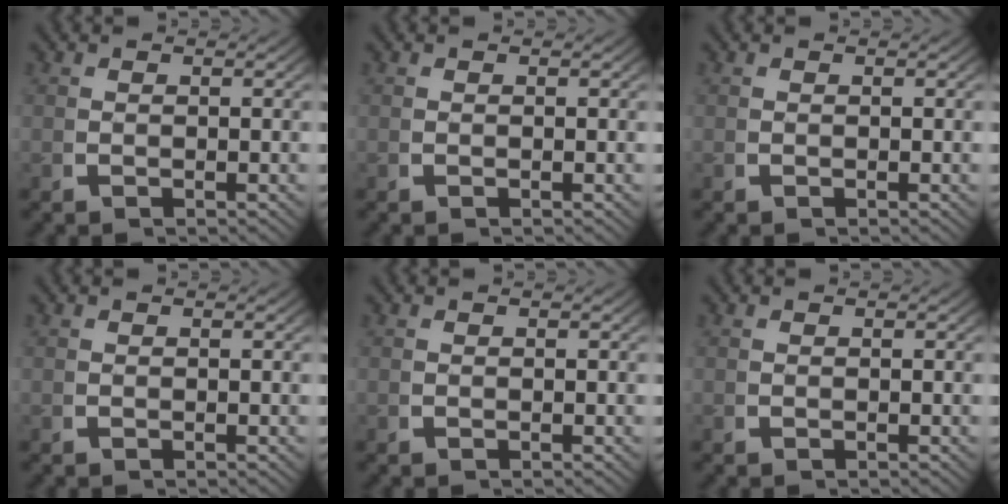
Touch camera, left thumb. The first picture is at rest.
{"total": 0.0}
{"total": 0.0}
{"total": 0.0}
{"total": 0.0}
{"total": 0.0}